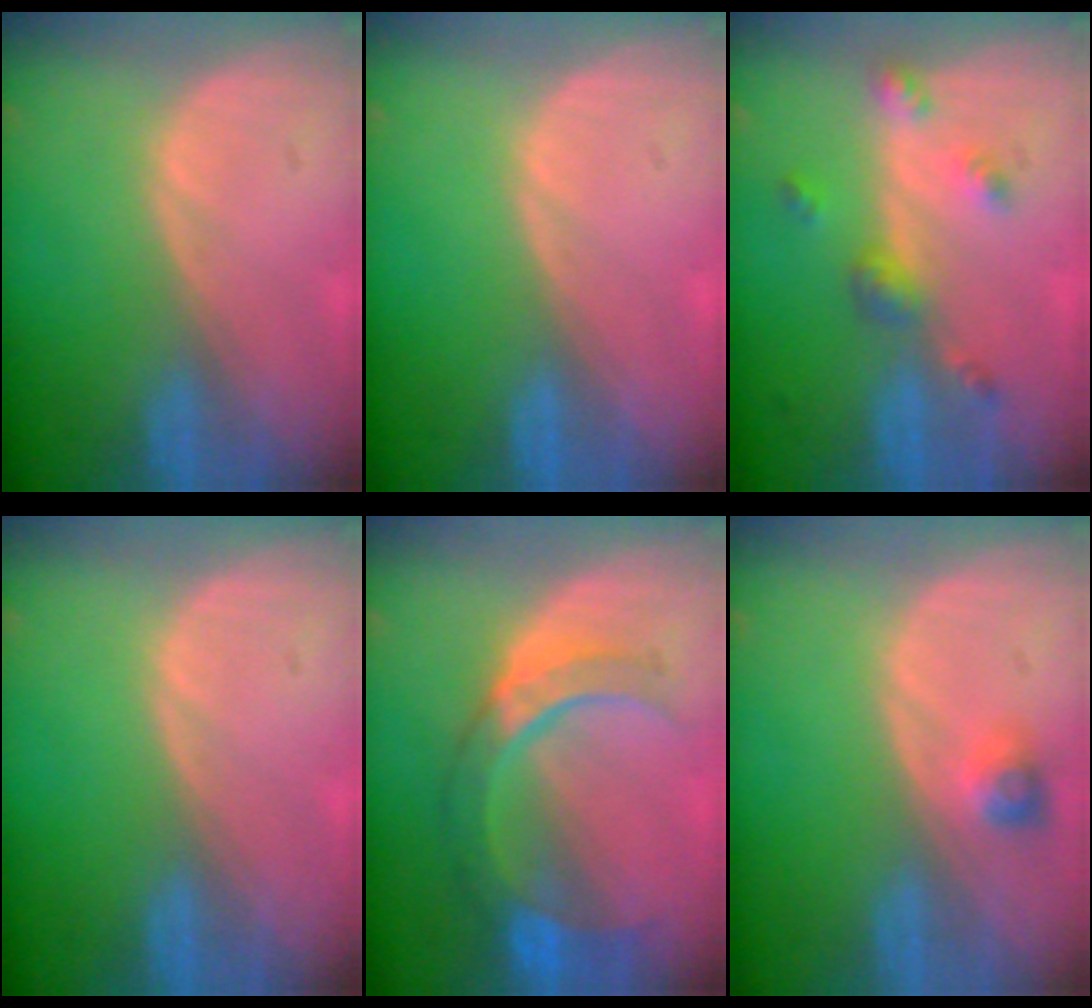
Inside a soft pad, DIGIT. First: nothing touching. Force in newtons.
{"total": 0.0}
{"total": 5.0, "press": 4.4, "slide": 2.3}
{"total": 0.0}
{"total": 8.5, "press": 8.1, "slide": 2.7}
{"total": 2.3, "press": 2.2, "slide": 0.3}